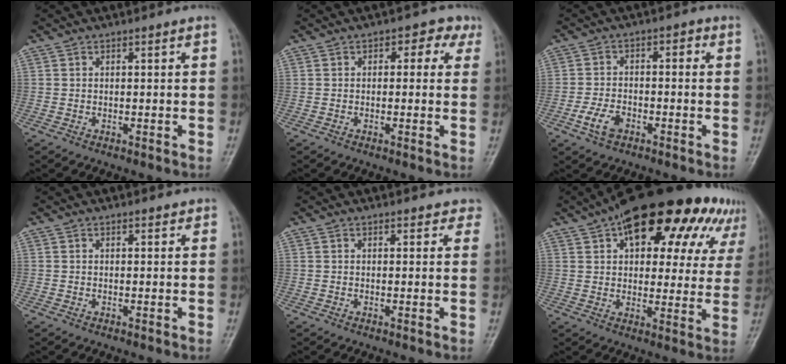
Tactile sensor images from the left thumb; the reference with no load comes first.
{"total": 3.8, "force": [1.3, 2.7, 2.3], "torque": [0.009, 0.005, 0.002]}
{"total": 5.7, "force": [-2.5, 3.6, 3.7], "torque": [-0.060, 0.022, -0.049]}
{"total": 0.8, "force": [0.7, 0.4, 0.3], "torque": [-0.004, -0.004, 0.006]}
{"total": 3.2, "force": [2.8, 1.4, 0.7], "torque": [0.023, -0.007, 0.016]}
{"total": 25.0, "force": [13.5, 12.1, 17.3], "torque": [-0.199, 0.011, 0.181]}